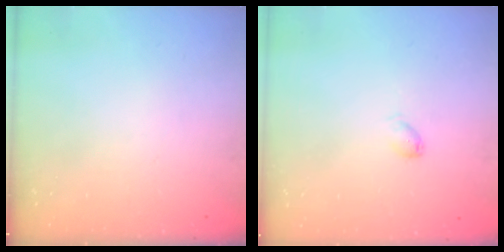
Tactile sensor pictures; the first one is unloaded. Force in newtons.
{"total": 2.9, "press": 2.9, "slide": 0.4}